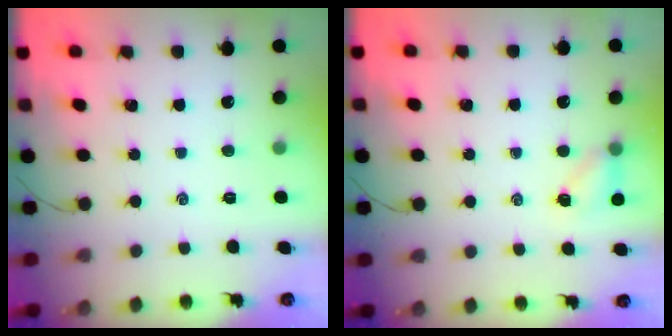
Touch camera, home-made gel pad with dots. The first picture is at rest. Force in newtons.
{"total": 4.4, "press": 4.3, "slide": 1.1}